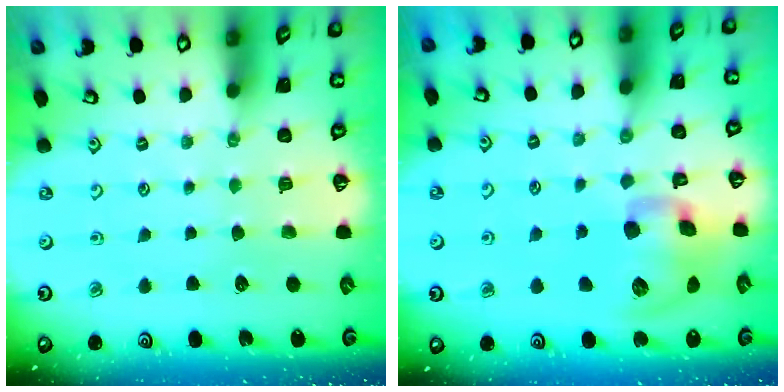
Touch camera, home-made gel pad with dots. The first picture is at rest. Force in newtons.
{"total": 14.4, "press": 14.2, "slide": 2.3}